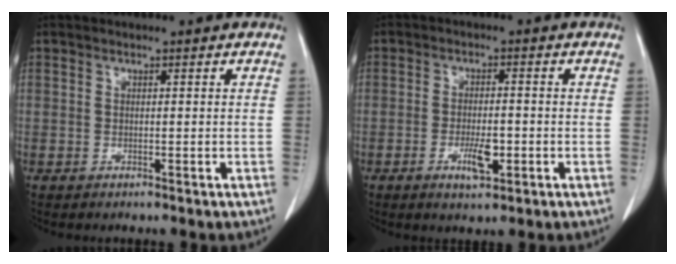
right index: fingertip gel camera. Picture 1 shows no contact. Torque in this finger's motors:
{"motor_torque": [0.13, 0.02, 0.10, 0.07]}